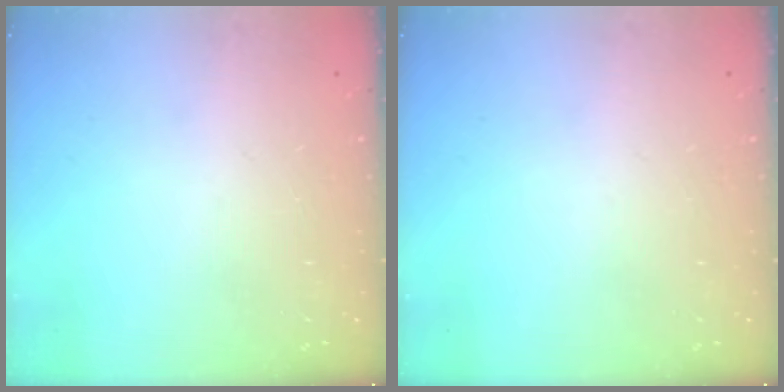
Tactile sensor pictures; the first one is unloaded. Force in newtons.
{"total": 0.0}